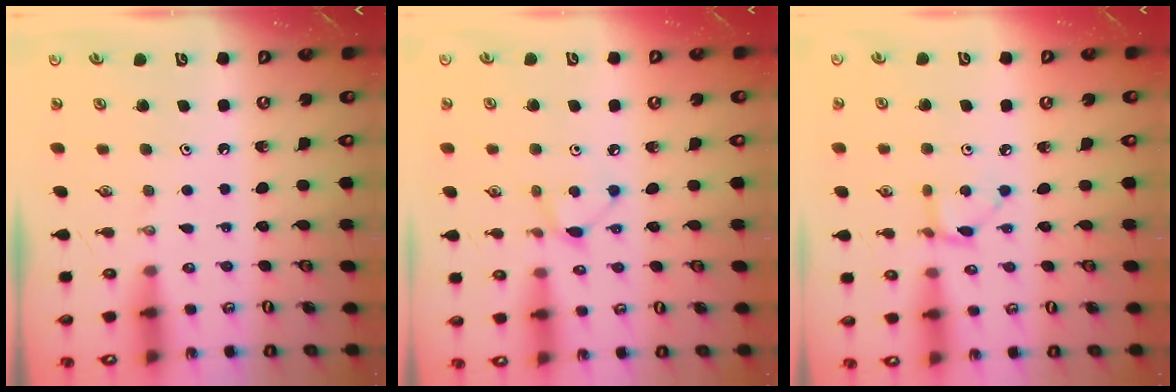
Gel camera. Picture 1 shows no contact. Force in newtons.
{"total": 5.7, "press": 5.7, "slide": 0.8}
{"total": 3.7, "press": 3.7, "slide": 0.4}